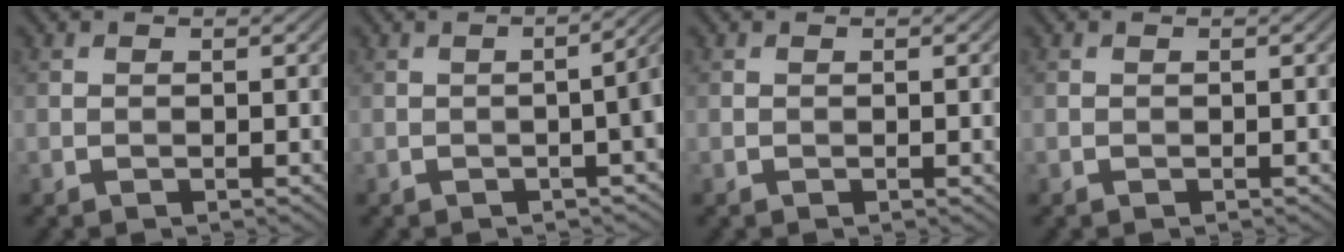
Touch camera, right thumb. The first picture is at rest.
{"total": 5.5, "force": [-0.4, 1.6, 5.2], "torque": [-0.054, 0.012, -0.008]}
{"total": 1.0, "force": [0.0, 0.1, 1.0], "torque": [-0.013, 0.000, 0.000]}
{"total": 0.0}